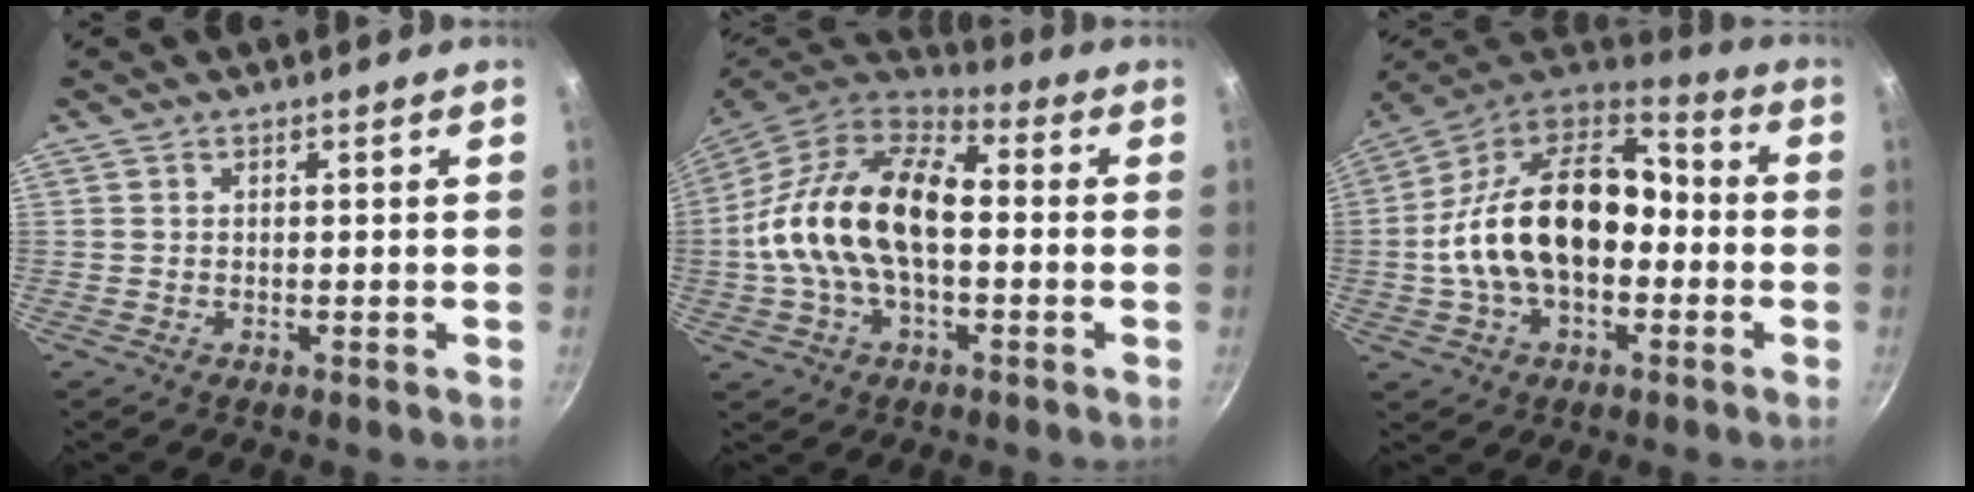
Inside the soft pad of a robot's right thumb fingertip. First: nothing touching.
{"total": 19.8, "force": [-0.7, 11.5, 16.1], "torque": [-0.281, 0.035, -0.028]}
{"total": 22.5, "force": [-2.3, 14.4, 17.2], "torque": [-0.282, 0.056, -0.051]}